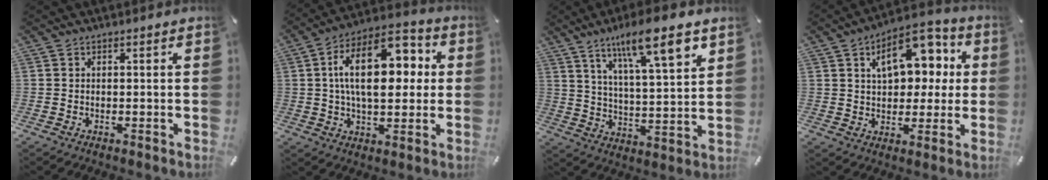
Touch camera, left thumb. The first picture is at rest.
{"total": 18.2, "force": [3.6, 10.2, 14.7], "torque": [-0.245, 0.000, 0.056]}
{"total": 14.9, "force": [10.3, 3.9, 10.1], "torque": [-0.162, -0.054, 0.168]}
{"total": 14.0, "force": [5.3, 8.9, 9.4], "torque": [-0.135, -0.013, 0.092]}